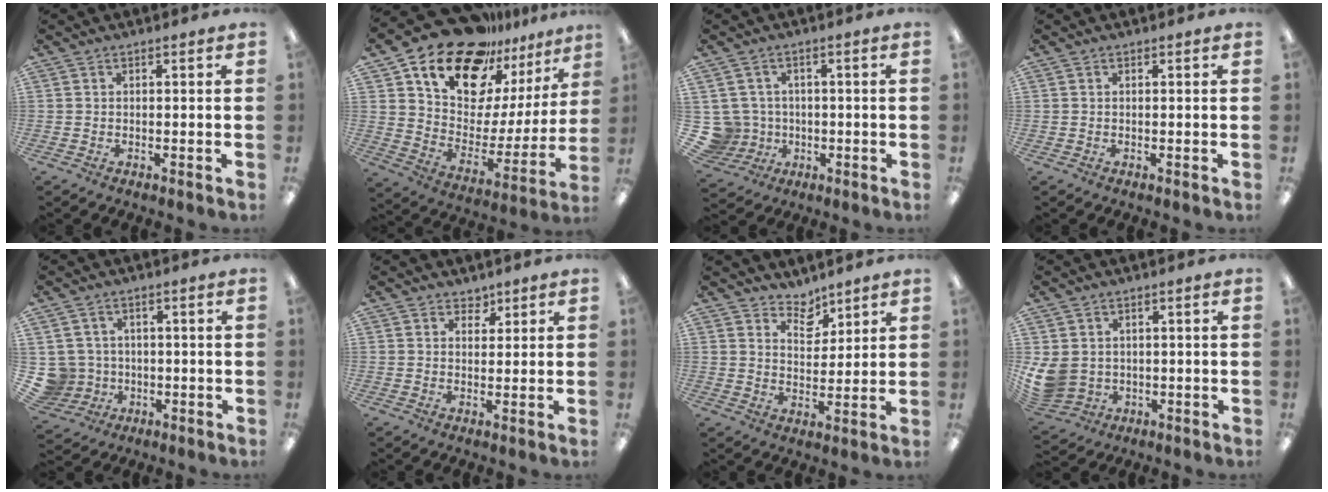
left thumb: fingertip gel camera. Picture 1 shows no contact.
{"total": 20.0, "force": [15.8, 9.6, 7.5], "torque": [-0.137, -0.114, 0.278]}
{"total": 7.1, "force": [0.0, 7.0, 1.2], "torque": [-0.063, 0.001, 0.007]}
{"total": 0.0}
{"total": 6.6, "force": [-0.1, 6.5, 1.1], "torque": [-0.051, 0.004, 0.005]}
{"total": 2.9, "force": [2.2, 1.8, 0.4], "torque": [0.003, -0.009, 0.039]}
{"total": 5.9, "force": [5.2, 2.5, 0.8], "torque": [-0.003, -0.039, 0.094]}
{"total": 6.8, "force": [0.9, 6.1, 2.9], "torque": [-0.086, -0.004, 0.018]}